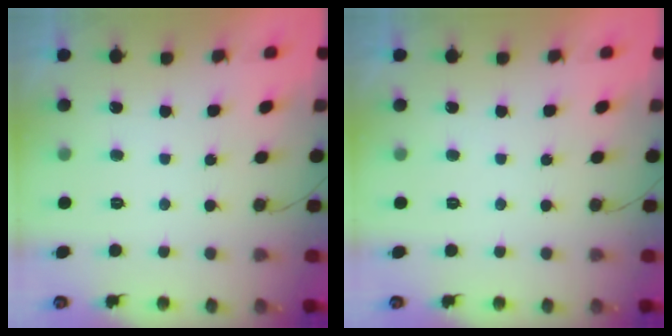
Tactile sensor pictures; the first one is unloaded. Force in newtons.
{"total": 0.0}